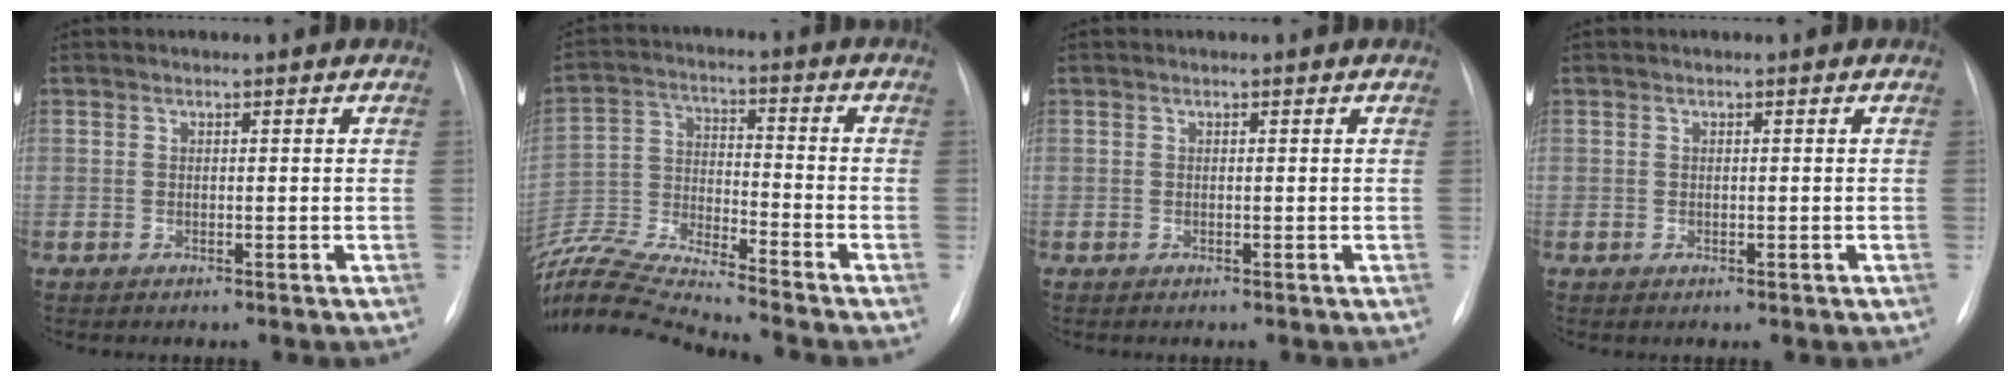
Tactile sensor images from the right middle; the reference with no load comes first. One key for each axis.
{"total": 17.1, "fx": -16.0, "fy": -0.8, "fz": 6.0, "tx": -0.133, "ty": -0.001, "tz": -0.295}
{"total": 0.0}
{"total": 0.5, "fx": -0.2, "fy": 0.3, "fz": 0.4, "tx": -0.009, "ty": -0.003, "tz": 0.002}